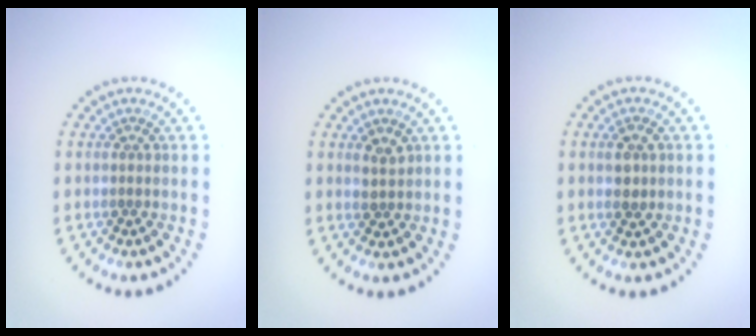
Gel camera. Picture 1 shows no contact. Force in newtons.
{"total": 1.4, "press": 1.3, "slide": 0.4}
{"total": 1.8, "press": 1.8, "slide": 0.3}